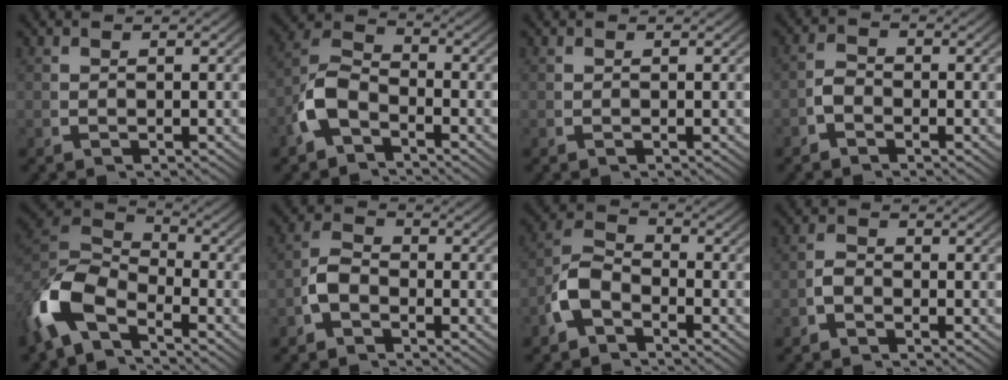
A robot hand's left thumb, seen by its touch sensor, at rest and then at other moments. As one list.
[{"total": 7.1, "force": [-1.9, 5.6, 3.9], "torque": [-0.090, -0.007, -0.040]}, {"total": 0.0}, {"total": 1.7, "force": [-1.2, 1.1, 0.4], "torque": [-0.007, -0.001, -0.028]}, {"total": 9.5, "force": [-1.8, 6.4, 6.8], "torque": [-0.155, -0.009, -0.034]}, {"total": 3.5, "force": [-1.4, 2.7, 1.8], "torque": [-0.040, -0.005, -0.027]}, {"total": 6.4, "force": [-2.0, 5.1, 3.3], "torque": [-0.074, -0.005, -0.041]}, {"total": 1.4, "force": [-1.1, 0.8, 0.3], "torque": [-0.007, 0.001, -0.025]}]